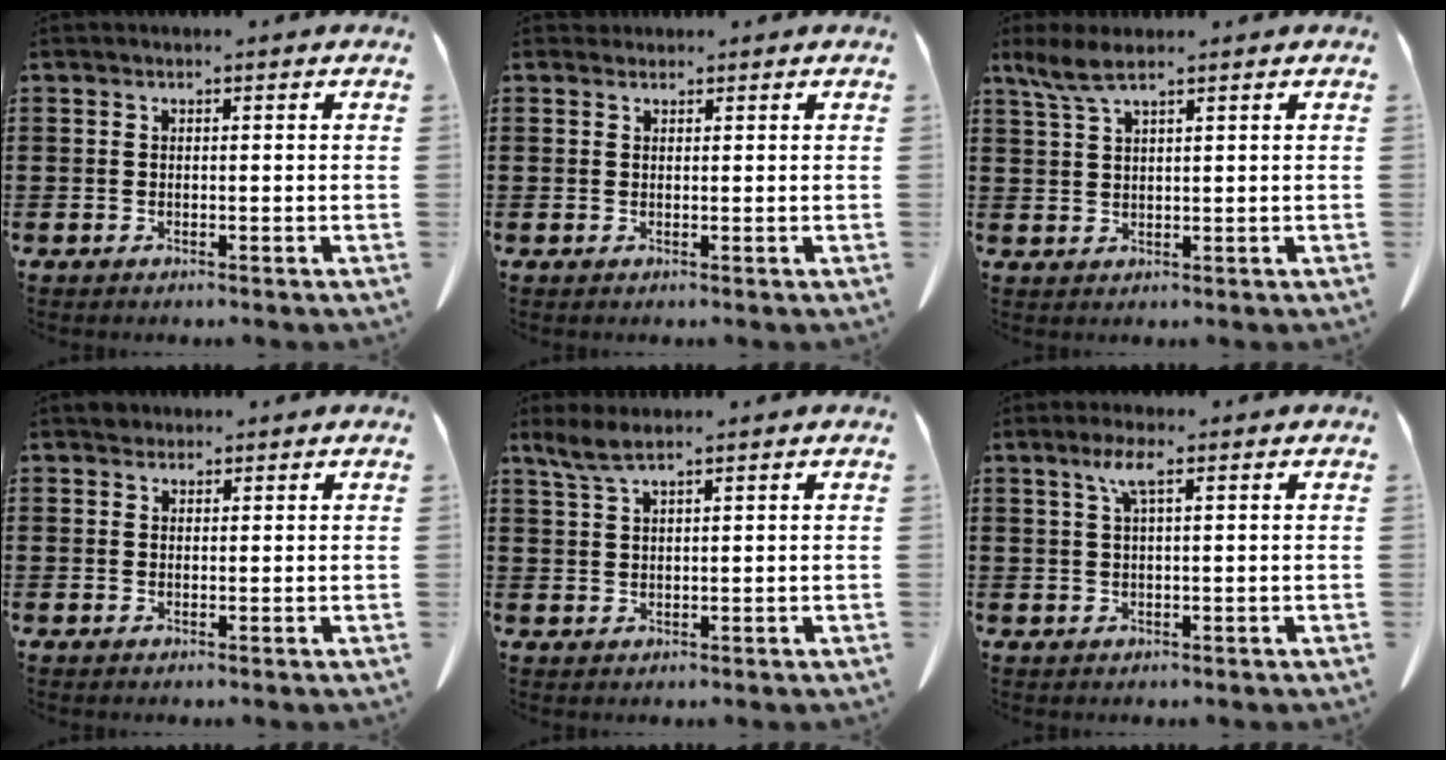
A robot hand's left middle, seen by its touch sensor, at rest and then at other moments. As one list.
[{"total": 0.9, "force": [0.8, 0.4, 0.0], "torque": [-0.003, 0.001, 0.016]}, {"total": 4.0, "force": [2.7, 0.8, 2.9], "torque": [-0.072, 0.000, 0.047]}, {"total": 1.6, "force": [1.3, 0.8, 0.2], "torque": [-0.001, -0.001, 0.026]}, {"total": 3.4, "force": [2.4, 0.7, 2.3], "torque": [-0.051, 0.001, 0.044]}, {"total": 3.5, "force": [1.6, 0.5, 3.1], "torque": [-0.065, 0.007, 0.025]}]